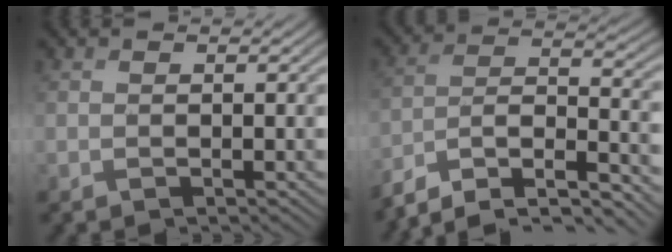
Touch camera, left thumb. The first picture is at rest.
{"total": 12.0, "force": [-9.7, 3.2, 6.4], "torque": [-0.125, -0.004, -0.173]}